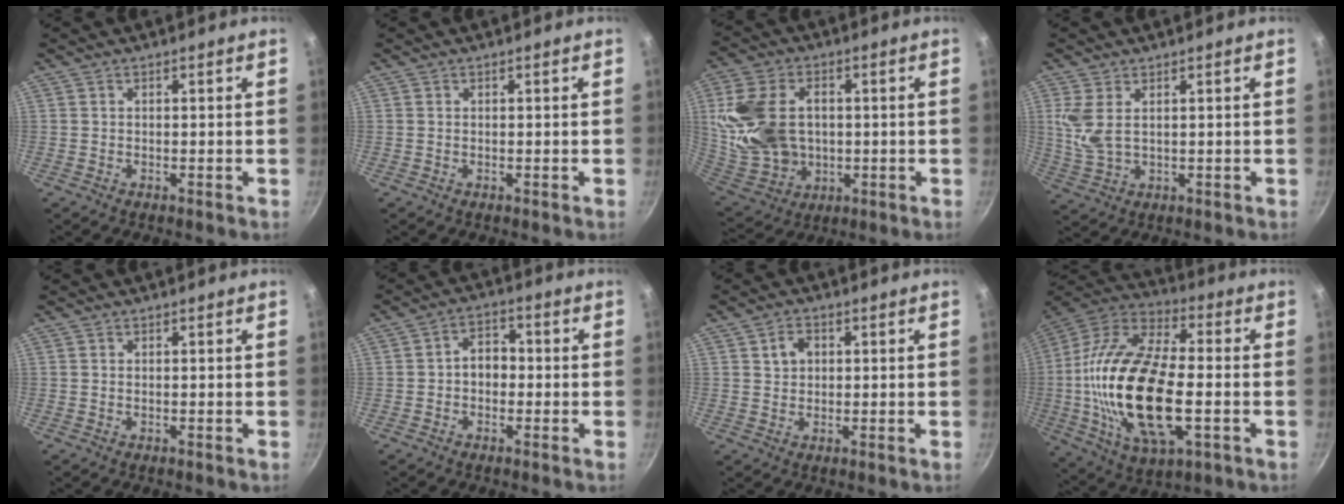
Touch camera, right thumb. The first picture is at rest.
{"total": 0.0}
{"total": 18.0, "force": [1.8, 12.6, 12.8], "torque": [-0.258, 0.001, 0.048]}
{"total": 6.0, "force": [1.6, 3.2, 4.8], "torque": [-0.114, -0.003, 0.045]}
{"total": 0.0}
{"total": 5.1, "force": [-0.5, 3.8, 3.4], "torque": [-0.031, 0.021, -0.020]}
{"total": 3.5, "force": [1.1, 2.7, 2.0], "torque": [-0.022, 0.000, 0.019]}
{"total": 27.9, "force": [-3.6, 12.9, 24.5], "torque": [-0.508, 0.005, -0.058]}